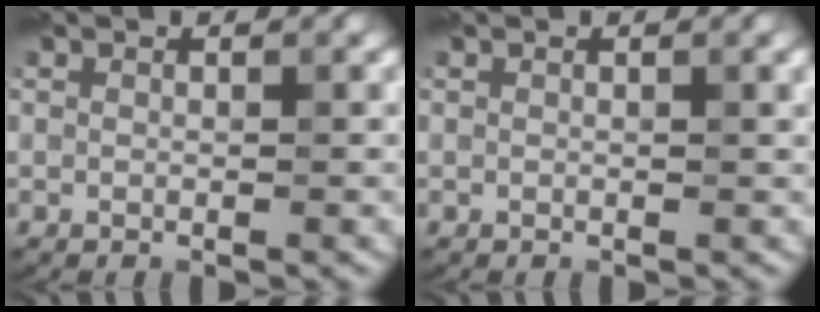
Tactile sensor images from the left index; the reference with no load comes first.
{"total": 1.0, "force": [0.5, 0.2, 0.8], "torque": [-0.011, 0.000, 0.009]}